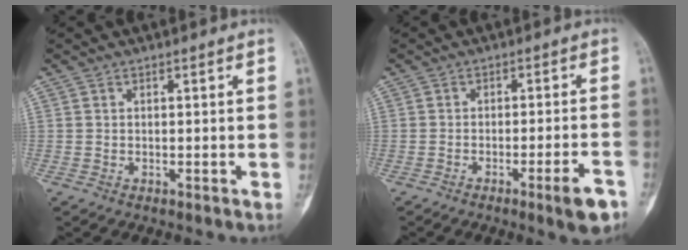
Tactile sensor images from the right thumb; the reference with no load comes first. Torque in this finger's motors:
{"motor_torque": [0.08, -0.53, -0.16, -0.12, -0.06]}